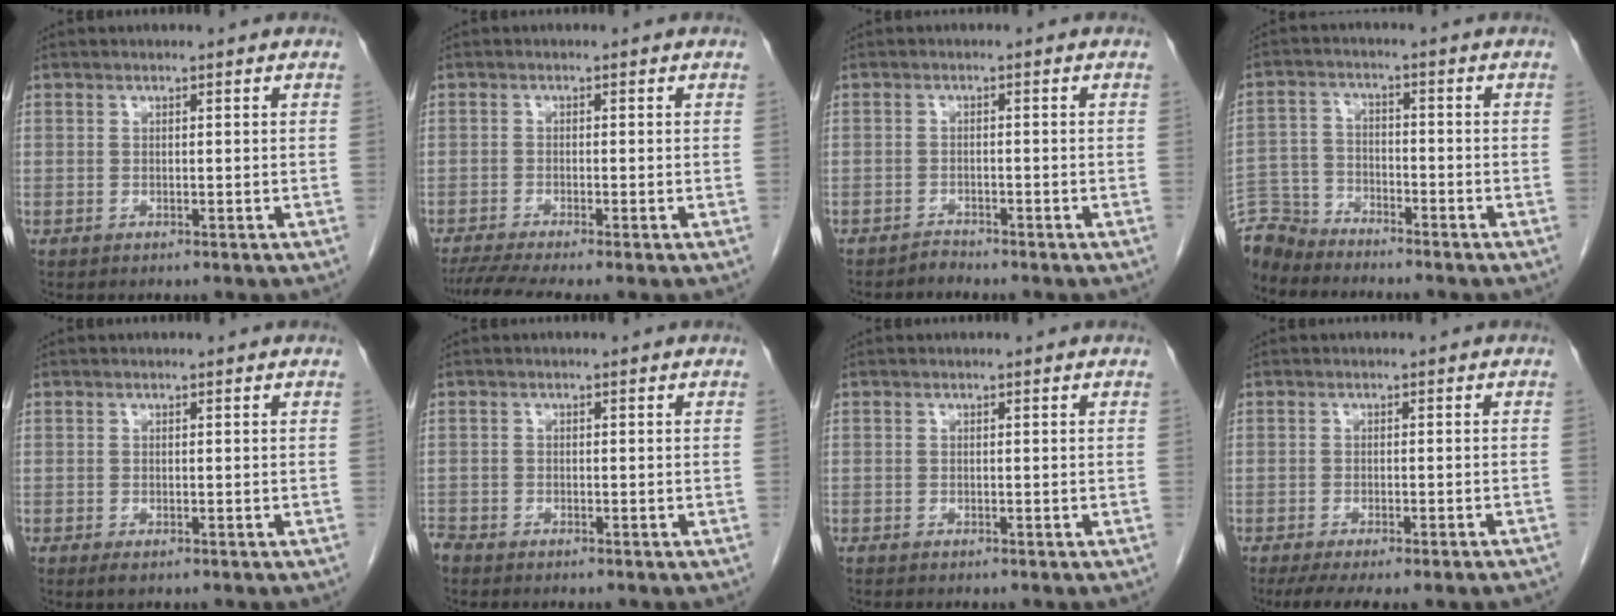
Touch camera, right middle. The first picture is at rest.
{"total": 5.6, "force": [-4.3, -0.4, 3.5], "torque": [-0.059, -0.013, -0.074]}
{"total": 1.2, "force": [-1.1, 0.0, -0.3], "torque": [0.011, -0.004, -0.020]}
{"total": 7.1, "force": [-6.9, 1.5, -0.1], "torque": [-0.004, -0.002, -0.139]}
{"total": 1.0, "force": [-0.6, 0.3, 0.7], "torque": [-0.011, -0.002, -0.005]}
{"total": 1.6, "force": [-1.5, 0.4, 0.2], "torque": [-0.008, -0.003, -0.029]}
{"total": 0.0}
{"total": 10.3, "force": [-8.5, 1.3, 5.6], "torque": [-0.068, -0.008, -0.112]}